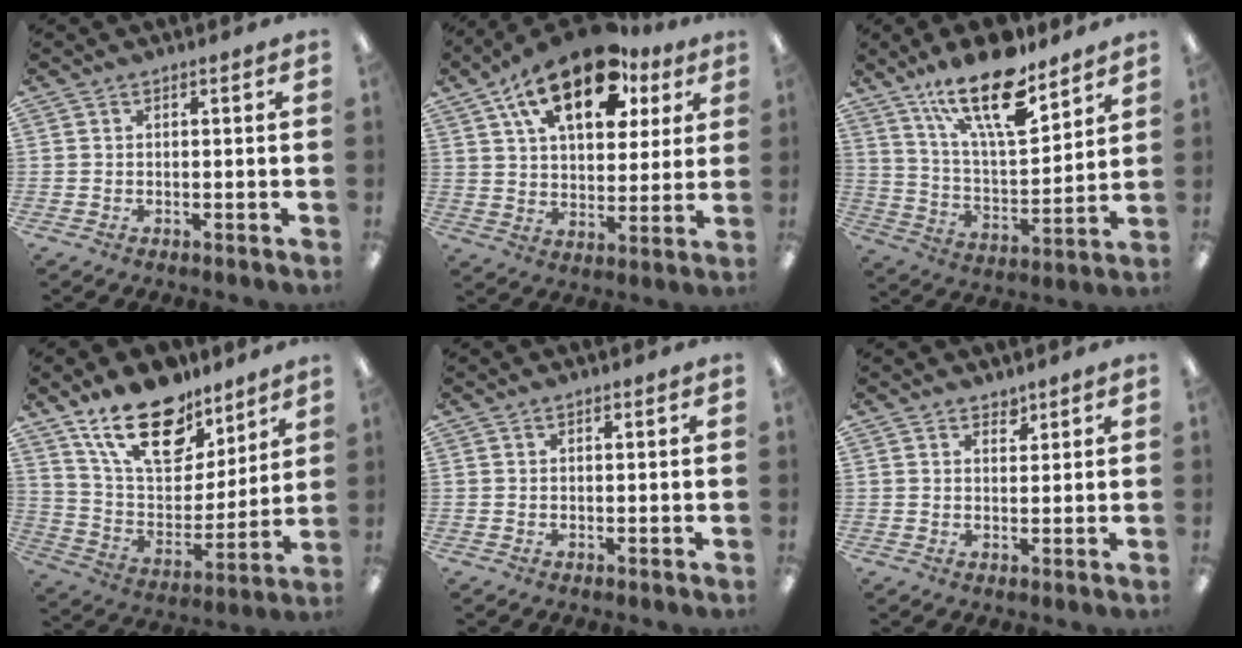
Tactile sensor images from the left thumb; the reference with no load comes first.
{"total": 19.6, "force": [11.3, 9.7, 12.9], "torque": [-0.217, -0.036, 0.193]}
{"total": 20.9, "force": [14.1, 7.4, 13.5], "torque": [-0.219, -0.083, 0.237]}
{"total": 20.6, "force": [14.3, 10.3, 10.6], "torque": [-0.185, -0.079, 0.257]}
{"total": 0.6, "force": [0.3, 0.3, 0.3], "torque": [-0.006, 0.004, 0.006]}
{"total": 2.4, "force": [2.0, 1.2, 0.4], "torque": [0.007, -0.013, 0.036]}